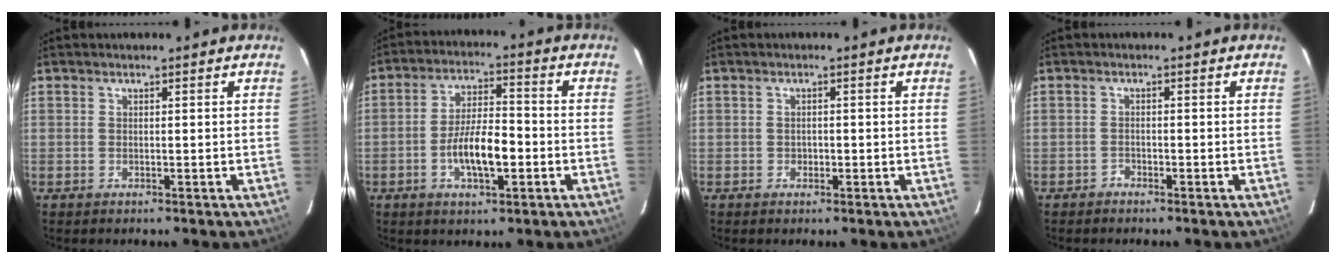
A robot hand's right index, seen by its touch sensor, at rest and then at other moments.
{"total": 9.2, "force": [-2.9, 3.1, 8.2], "torque": [-0.159, 0.004, -0.048]}
{"total": 1.0, "force": [-0.4, 0.9, 0.3], "torque": [-0.004, 0.000, -0.004]}
{"total": 1.1, "force": [-1.0, 0.4, -0.2], "torque": [0.001, 0.006, -0.018]}